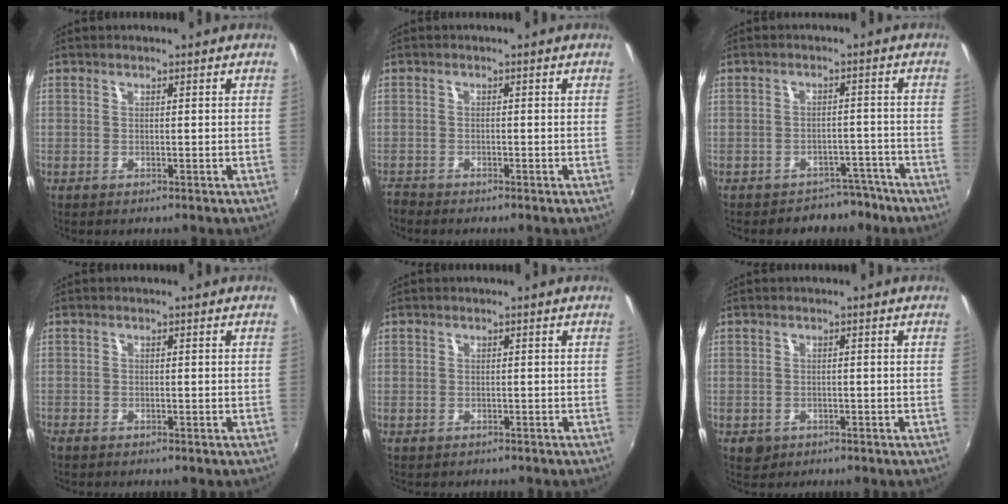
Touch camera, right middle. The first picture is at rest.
{"total": 2.2, "force": [-2.1, 0.5, 0.2], "torque": [-0.013, -0.011, -0.045]}
{"total": 6.2, "force": [-5.1, 3.5, 0.4], "torque": [-0.001, 0.024, -0.061]}
{"total": 0.8, "force": [-0.7, 0.4, 0.1], "torque": [-0.005, -0.004, -0.017]}
{"total": 1.2, "force": [-0.6, 1.1, -0.1], "torque": [-0.003, 0.000, -0.006]}
{"total": 2.4, "force": [-1.0, 2.0, 0.8], "torque": [-0.020, -0.004, -0.011]}